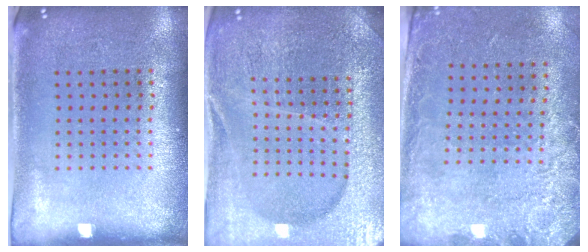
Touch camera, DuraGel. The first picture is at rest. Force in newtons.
{"total": 5.0, "press": 4.6, "slide": 1.9}
{"total": 2.6, "press": 2.0, "slide": 1.7}